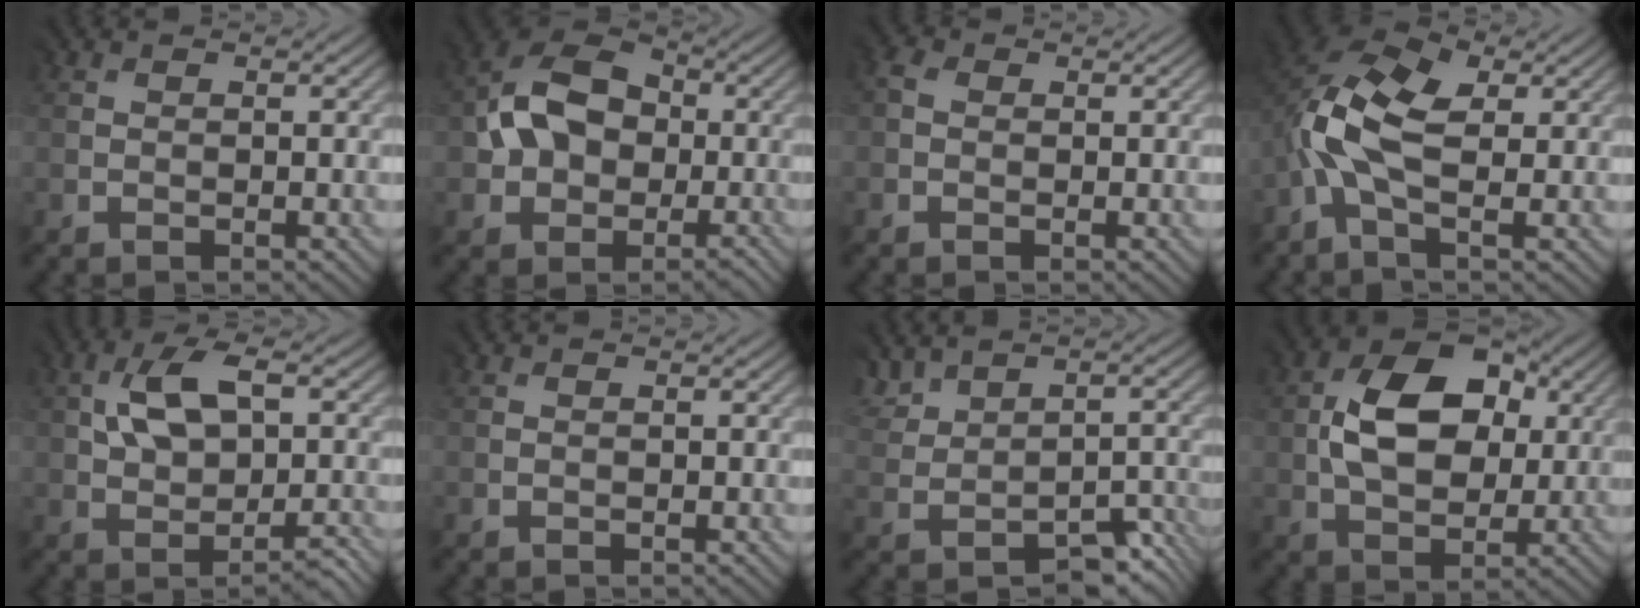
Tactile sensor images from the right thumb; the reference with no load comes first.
{"total": 9.0, "force": [0.3, 7.1, 5.5], "torque": [-0.109, 0.022, -0.009]}
{"total": 2.3, "force": [0.2, 1.9, 1.3], "torque": [-0.033, 0.002, -0.001]}
{"total": 9.0, "force": [0.6, 4.7, 7.7], "torque": [-0.173, 0.010, -0.001]}
{"total": 6.1, "force": [0.9, 3.4, 5.0], "torque": [-0.096, 0.016, 0.014]}
{"total": 0.0}
{"total": 3.4, "force": [0.4, 3.0, 1.5], "torque": [-0.019, -0.006, 0.014]}
{"total": 9.7, "force": [2.2, 6.6, 6.8], "torque": [-0.132, 0.011, 0.034]}